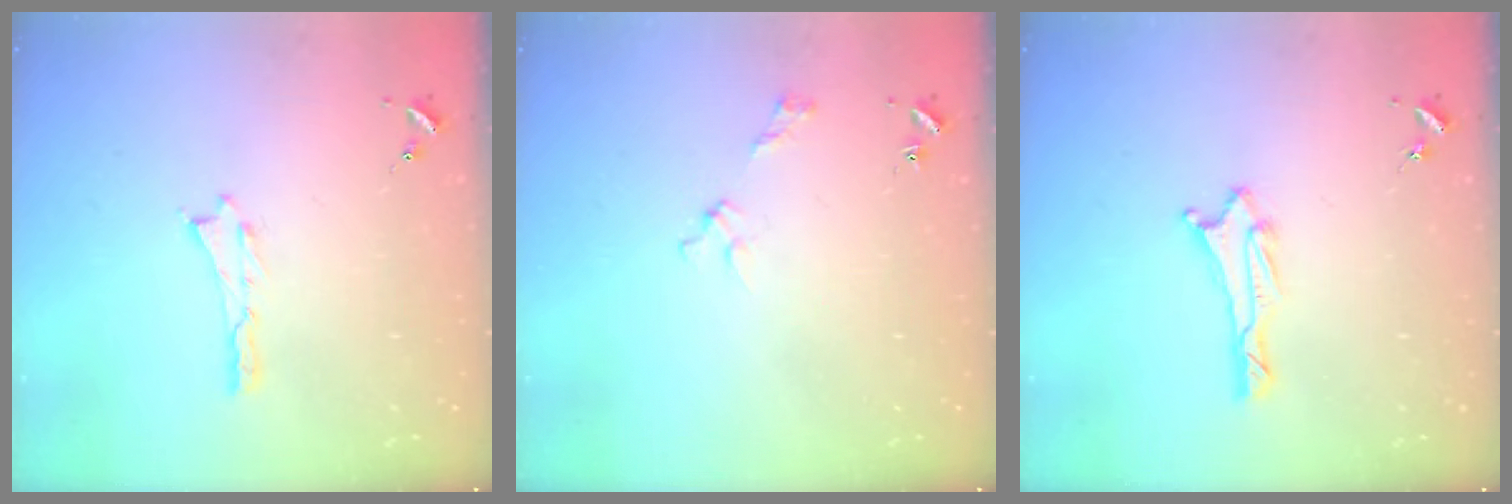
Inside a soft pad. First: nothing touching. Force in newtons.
{"total": 2.7, "press": 2.6, "slide": 0.3}
{"total": 1.3, "press": 1.3, "slide": 0.1}